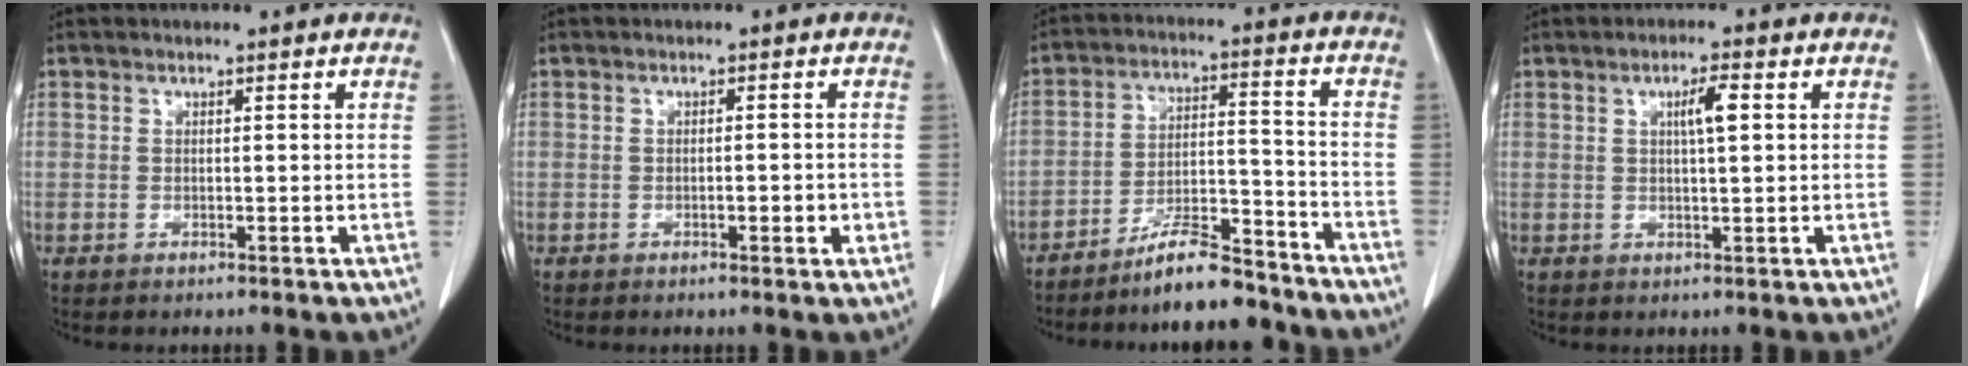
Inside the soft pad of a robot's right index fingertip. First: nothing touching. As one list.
[{"total": 2.2, "force": [-0.7, 0.6, 2.0], "torque": [-0.032, 0.000, -0.007]}, {"total": 10.3, "force": [-9.0, 1.8, 4.7], "torque": [-0.075, 0.013, -0.155]}, {"total": 3.4, "force": [0.9, 0.3, 3.2], "torque": [-0.055, 0.002, 0.015]}]